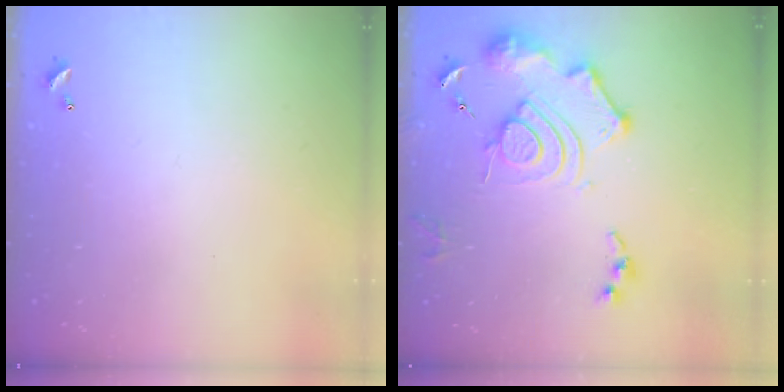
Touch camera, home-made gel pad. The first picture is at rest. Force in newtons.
{"total": 15.2, "press": 15.1, "slide": 1.7}